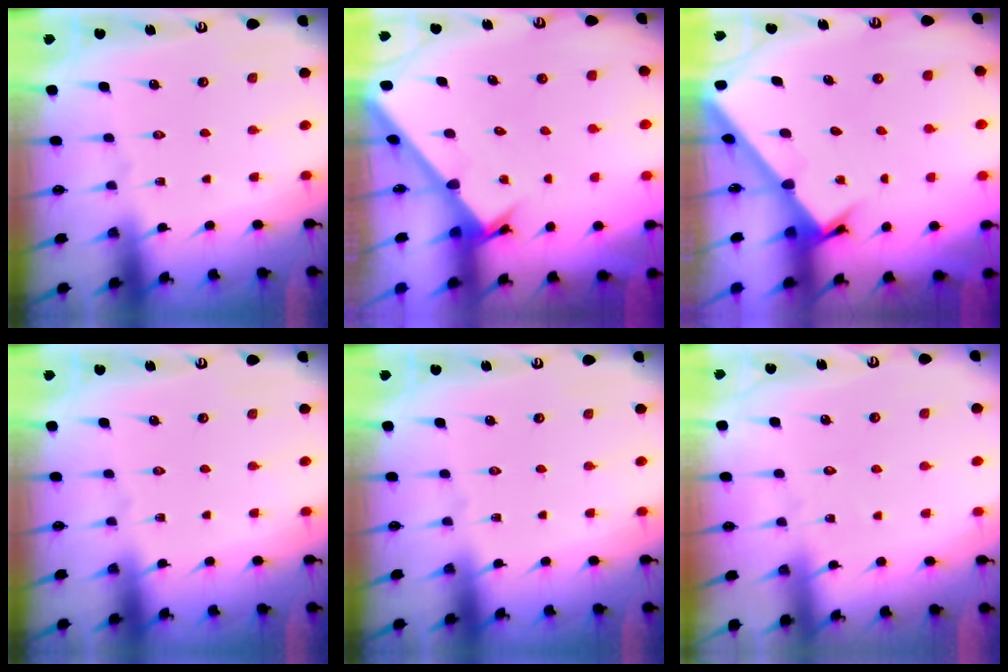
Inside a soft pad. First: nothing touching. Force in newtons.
{"total": 2.6, "press": 2.6, "slide": 0.2}
{"total": 1.8, "press": 1.8, "slide": 0.2}
{"total": 0.0}
{"total": 0.0}
{"total": 2.7, "press": 2.7, "slide": 0.3}